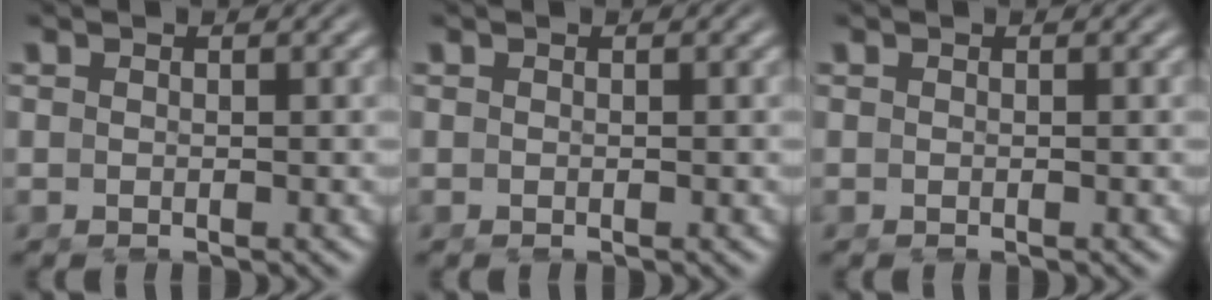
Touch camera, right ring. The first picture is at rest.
{"total": 0.0}
{"total": 0.0}